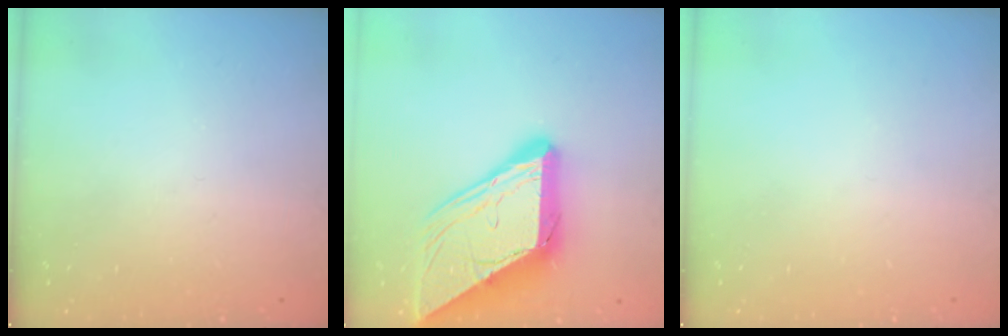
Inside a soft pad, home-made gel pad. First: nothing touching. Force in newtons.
{"total": 17.5, "press": 17.4, "slide": 1.7}
{"total": 0.0}